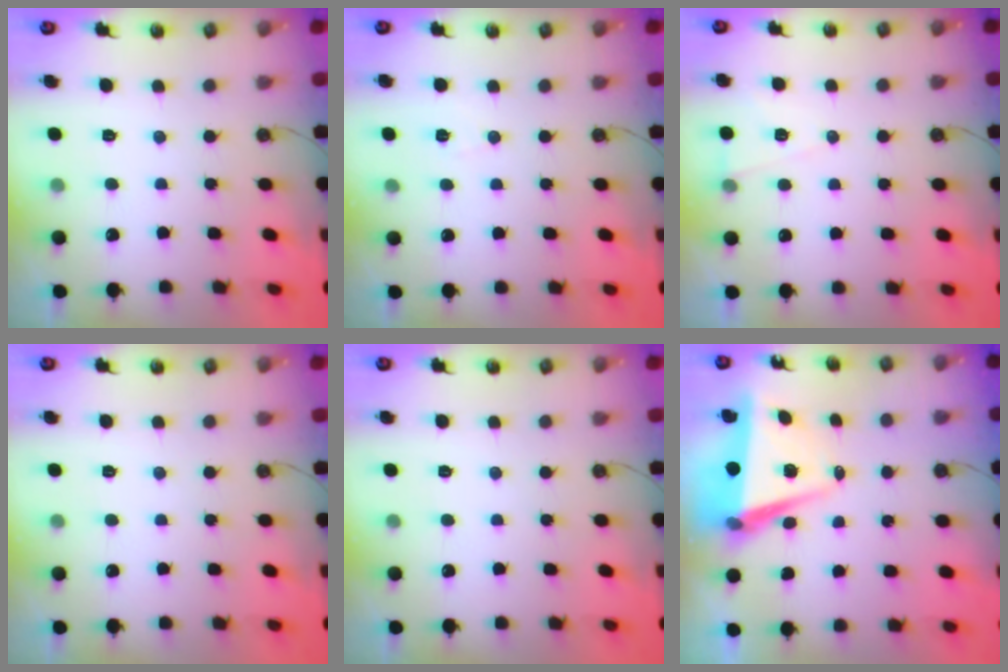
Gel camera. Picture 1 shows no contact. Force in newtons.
{"total": 5.2, "press": 4.5, "slide": 2.6}
{"total": 6.4, "press": 4.6, "slide": 4.4}
{"total": 0.0}
{"total": 0.0}
{"total": 6.9, "press": 5.3, "slide": 4.4}